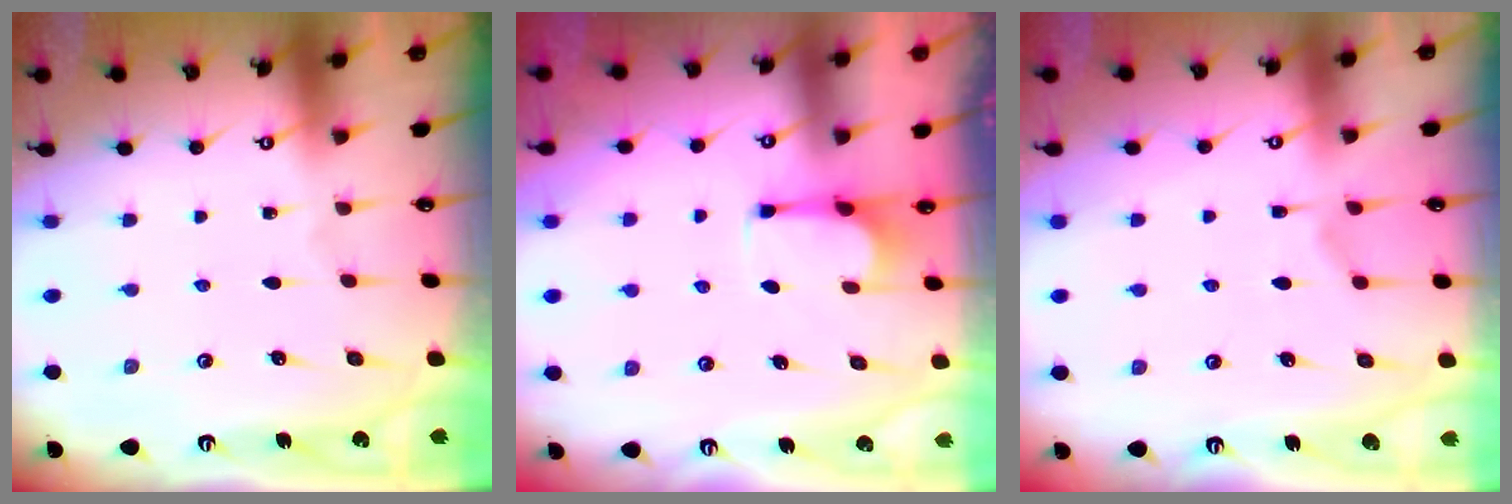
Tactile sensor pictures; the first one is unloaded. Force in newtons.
{"total": 3.0, "press": 2.9, "slide": 0.6}
{"total": 1.6, "press": 0.9, "slide": 1.4}